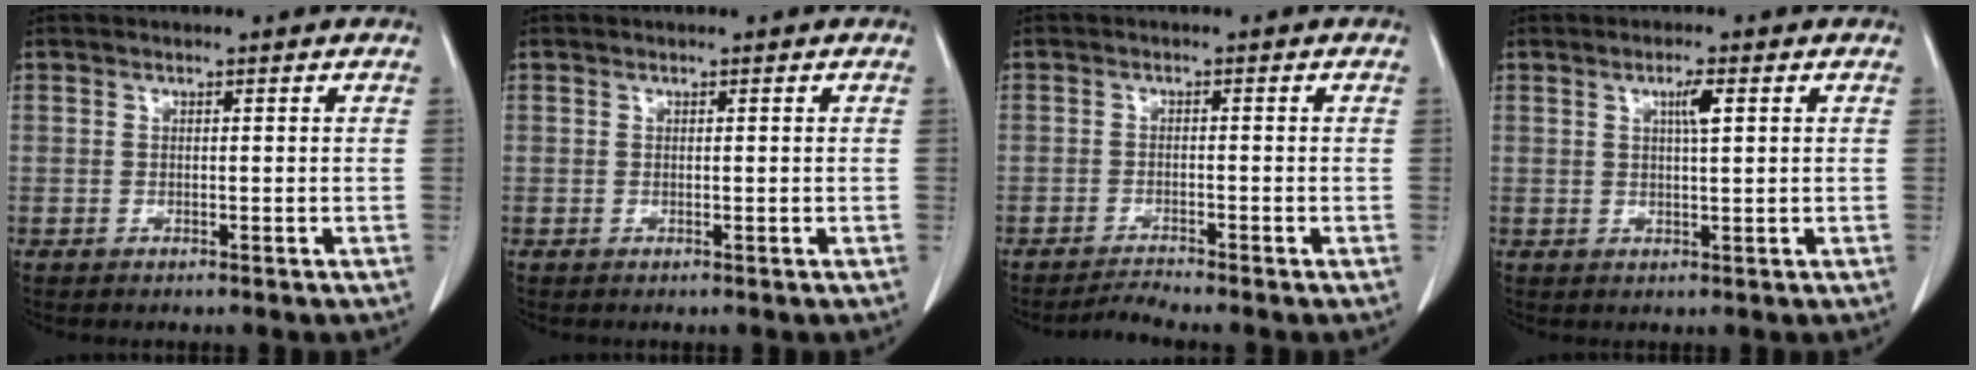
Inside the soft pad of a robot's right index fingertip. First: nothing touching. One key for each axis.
{"total": 0.0}
{"total": 2.4, "fx": -2.1, "fy": -1.0, "fz": 0.0, "tx": -0.004, "ty": -0.014, "tz": -0.040}
{"total": 2.7, "fx": 1.0, "fy": 0.1, "fz": 2.5, "tx": -0.043, "ty": 0.001, "tz": 0.016}